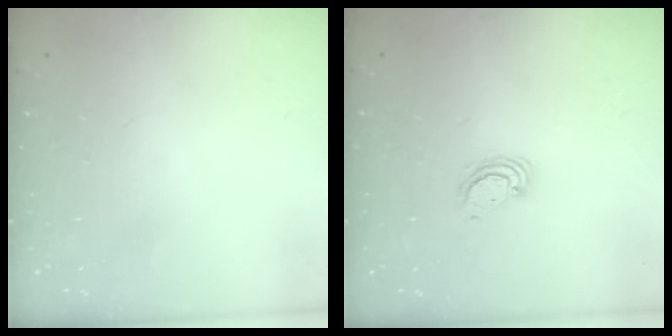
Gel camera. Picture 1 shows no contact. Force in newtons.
{"total": 2.9, "press": 2.9, "slide": 0.3}